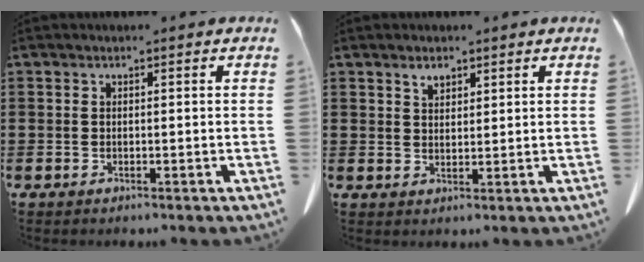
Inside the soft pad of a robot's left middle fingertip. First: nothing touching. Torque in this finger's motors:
{"motor_torque": [0.09, 0.03, 0.01, 0.01]}